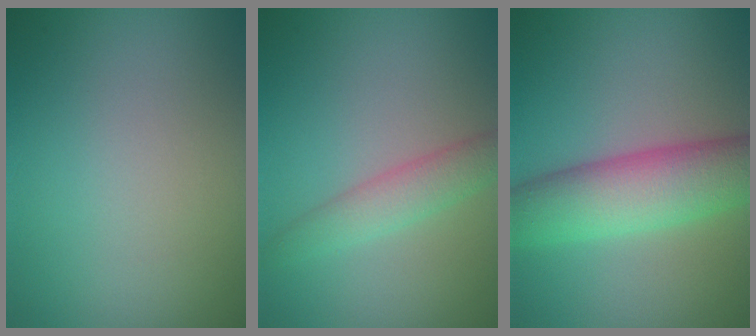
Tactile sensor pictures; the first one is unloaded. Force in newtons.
{"total": 2.7, "press": 2.7, "slide": 0.1}
{"total": 7.1, "press": 7.1, "slide": 0.2}